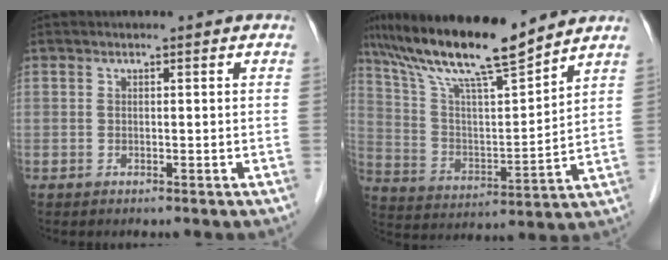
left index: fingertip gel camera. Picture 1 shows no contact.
{"total": 15.7, "force": [13.3, 0.6, 8.3], "torque": [-0.156, 0.006, 0.242]}